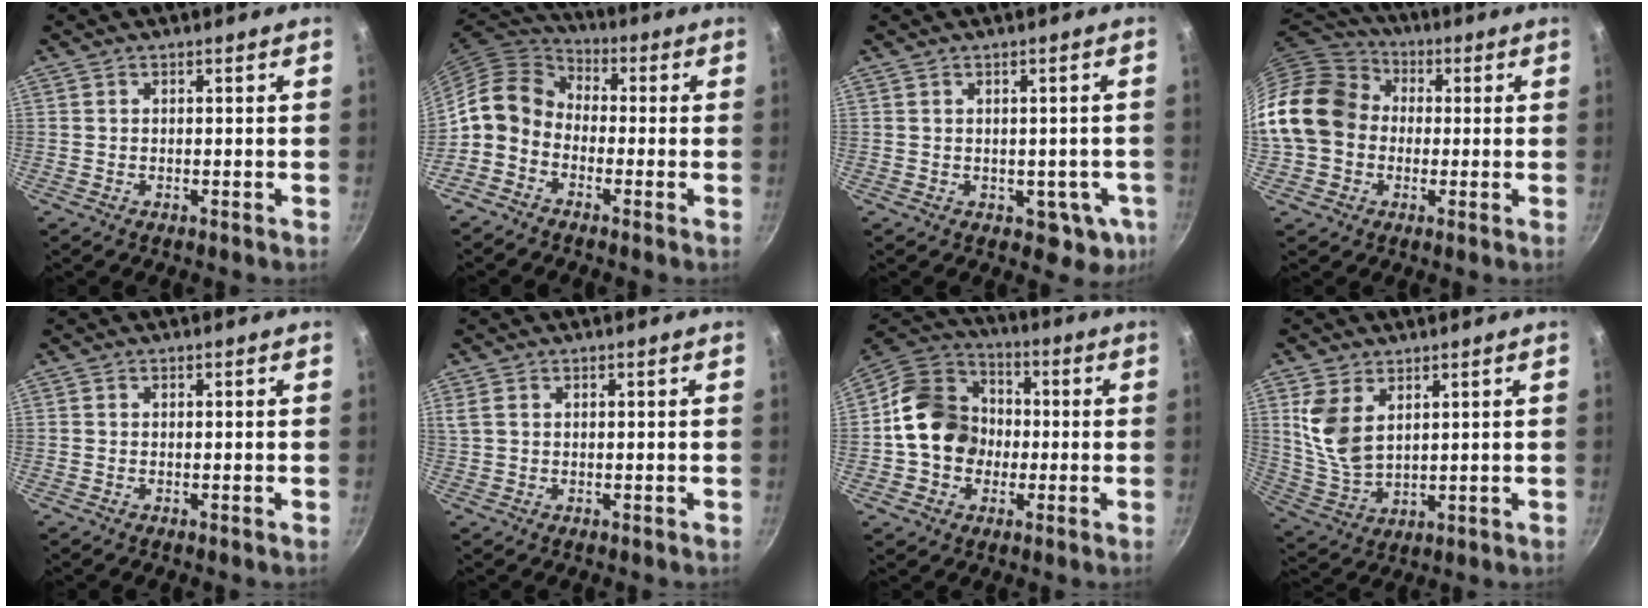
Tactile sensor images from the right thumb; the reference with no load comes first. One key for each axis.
{"total": 9.5, "fx": -2.5, "fy": 7.4, "fz": 5.4, "tx": -0.077, "ty": 0.044, "tz": -0.074}
{"total": 6.1, "fx": -1.0, "fy": 4.2, "fz": 4.4, "tx": -0.021, "ty": 0.010, "tz": -0.004}
{"total": 17.8, "fx": 0.5, "fy": 14.7, "fz": 10.0, "tx": -0.172, "ty": 0.041, "tz": 0.002}
{"total": 0.0}
{"total": 1.7, "fx": 0.6, "fy": 1.2, "fz": 1.1, "tx": -0.022, "ty": 0.001, "tz": 0.014}
{"total": 15.1, "fx": -0.9, "fy": 12.9, "fz": 7.8, "tx": -0.104, "ty": 0.035, "tz": -0.025}
{"total": 9.6, "fx": 3.6, "fy": 5.8, "fz": 6.7, "tx": -0.127, "ty": -0.025, "tz": 0.083}